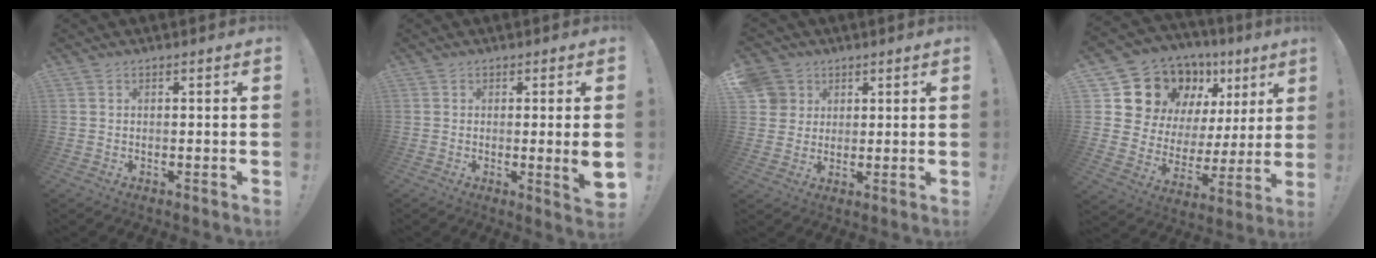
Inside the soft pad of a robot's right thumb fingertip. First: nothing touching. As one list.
[{"total": 6.0, "force": [-0.5, 0.1, 5.9], "torque": [-0.076, -0.013, -0.005]}, {"total": 6.3, "force": [2.5, 5.7, 0.8], "torque": [-0.010, -0.016, 0.051]}, {"total": 16.9, "force": [11.5, 10.3, 6.8], "torque": [-0.111, -0.084, 0.232]}]